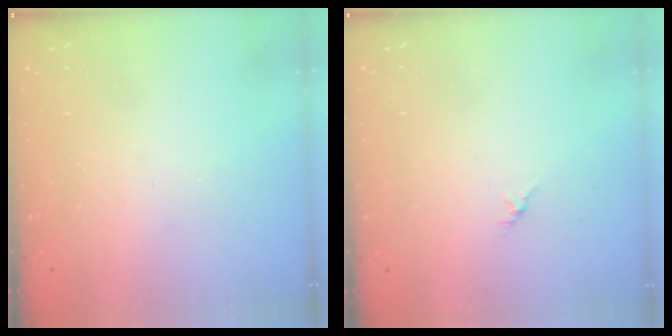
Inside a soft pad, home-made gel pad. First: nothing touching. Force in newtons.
{"total": 1.4, "press": 1.4, "slide": 0.4}